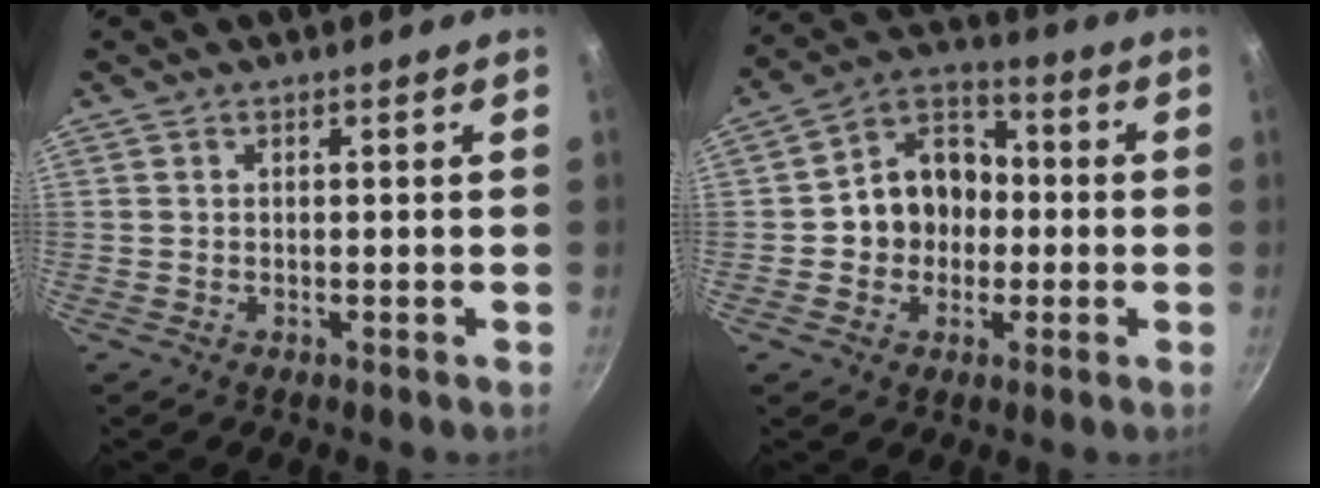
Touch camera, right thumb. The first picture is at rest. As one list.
[{"total": 11.6, "force": [-1.1, 9.9, 6.0], "torque": [-0.051, 0.030, -0.034]}]